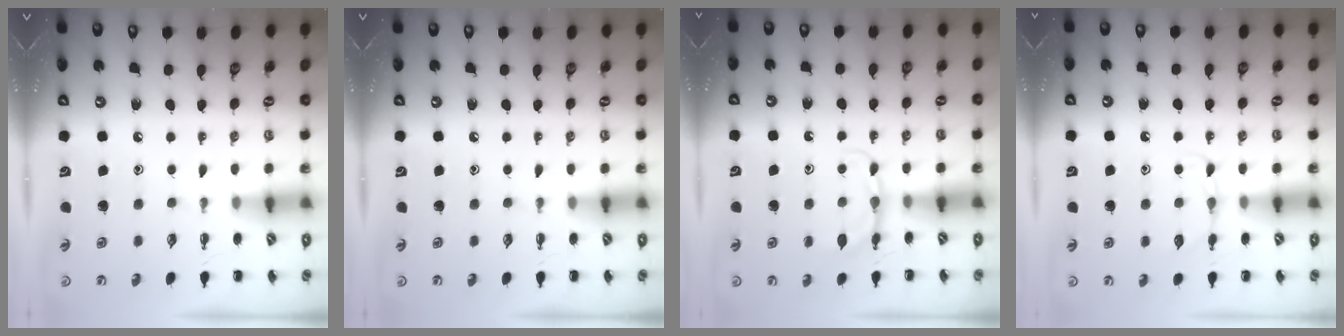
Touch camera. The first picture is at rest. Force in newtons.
{"total": 0.0}
{"total": 4.6, "press": 4.3, "slide": 1.5}
{"total": 4.9, "press": 4.8, "slide": 1.3}